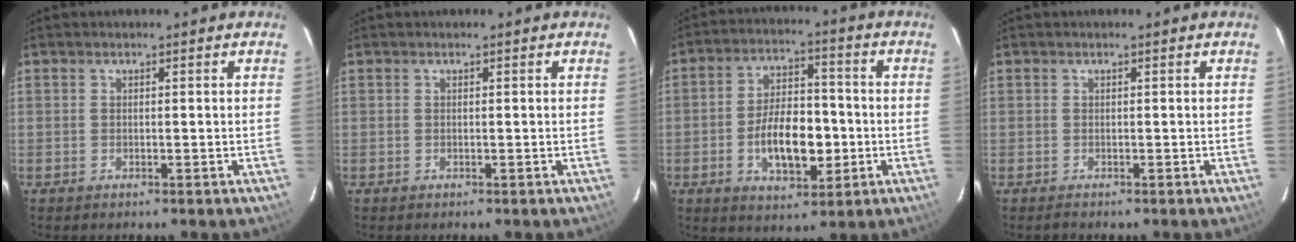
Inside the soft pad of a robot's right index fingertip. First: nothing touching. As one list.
[{"total": 0.0}, {"total": 11.9, "force": [-2.9, 6.1, 9.9], "torque": [-0.183, 0.014, -0.038]}, {"total": 0.6, "force": [-0.4, 0.4, -0.1], "torque": [-0.001, 0.000, -0.008]}]